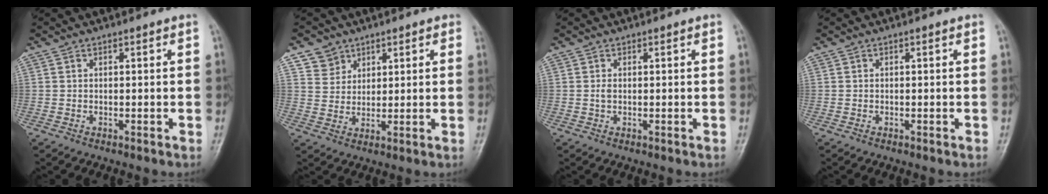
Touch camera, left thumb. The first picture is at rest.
{"total": 5.5, "force": [3.3, 4.4, 0.2], "torque": [0.031, -0.025, 0.062]}
{"total": 0.8, "force": [0.1, 0.5, 0.6], "torque": [-0.013, 0.000, 0.004]}
{"total": 0.0}